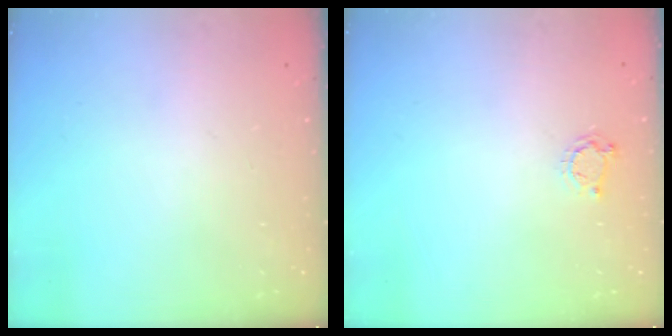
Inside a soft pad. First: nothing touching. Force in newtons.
{"total": 3.7, "press": 3.7, "slide": 0.5}